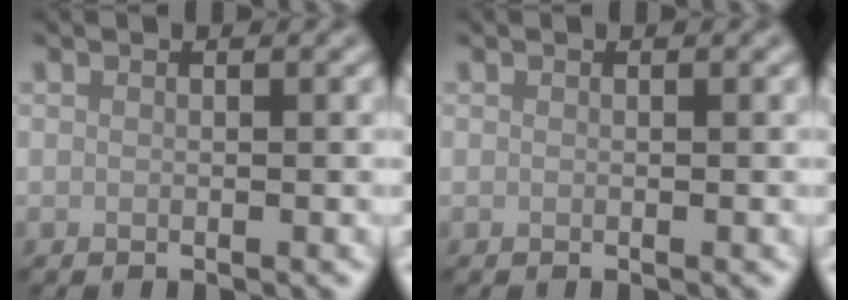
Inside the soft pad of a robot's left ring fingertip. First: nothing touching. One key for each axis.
{"total": 0.0}